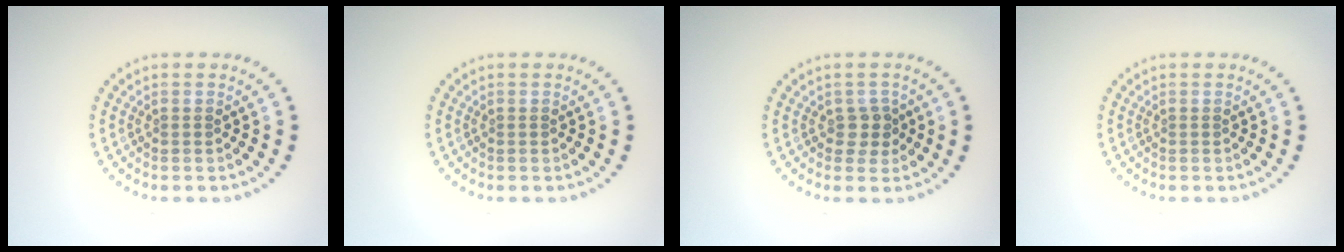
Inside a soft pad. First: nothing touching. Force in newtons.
{"total": 0.0}
{"total": 1.7, "press": 1.5, "slide": 0.8}
{"total": 0.0}